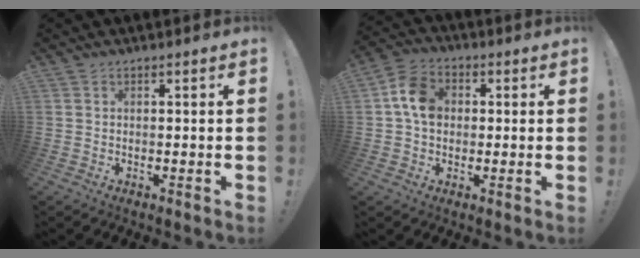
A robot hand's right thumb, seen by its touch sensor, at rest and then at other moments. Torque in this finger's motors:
{"motor_torque": [0.70, 1.35, 0.62, -0.52, 0.02]}